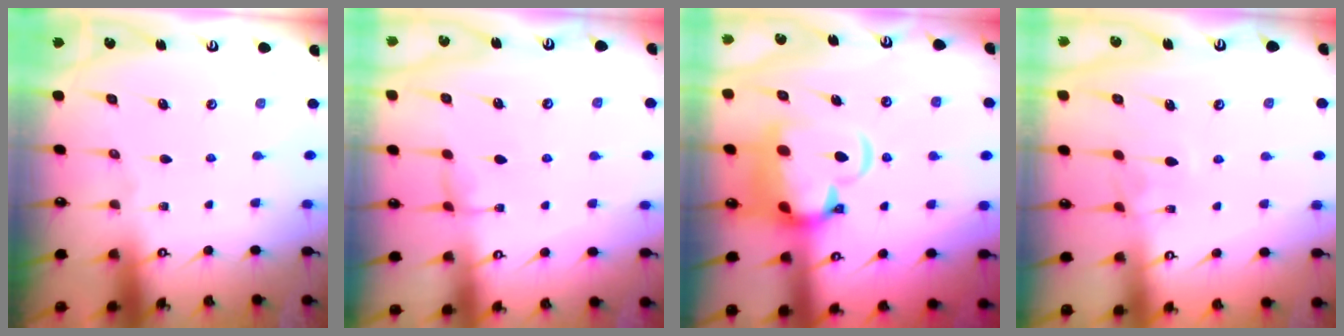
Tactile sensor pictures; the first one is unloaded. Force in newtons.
{"total": 2.1, "press": 2.1, "slide": 0.3}
{"total": 8.0, "press": 7.7, "slide": 1.9}
{"total": 3.8, "press": 3.8, "slide": 0.2}